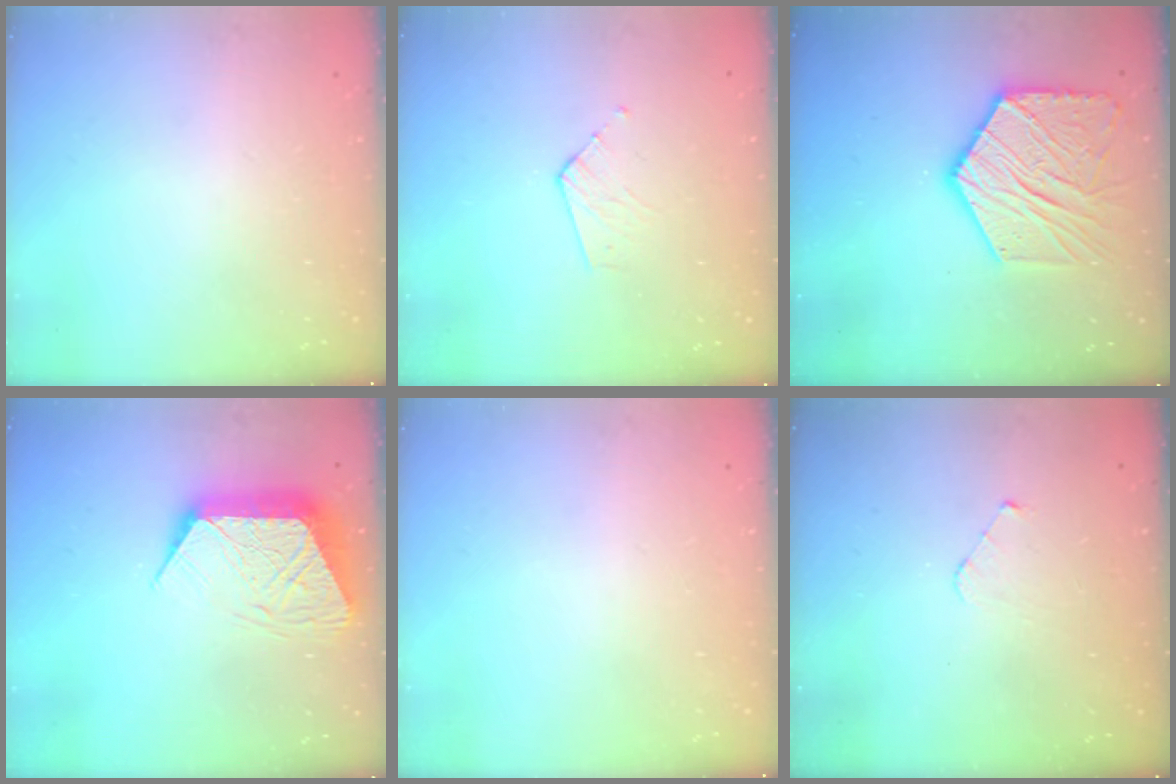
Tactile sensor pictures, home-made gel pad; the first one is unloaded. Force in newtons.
{"total": 3.5, "press": 3.5, "slide": 0.3}
{"total": 17.4, "press": 17.4, "slide": 1.5}
{"total": 12.5, "press": 12.4, "slide": 1.0}
{"total": 0.0}
{"total": 3.1, "press": 3.1, "slide": 0.3}